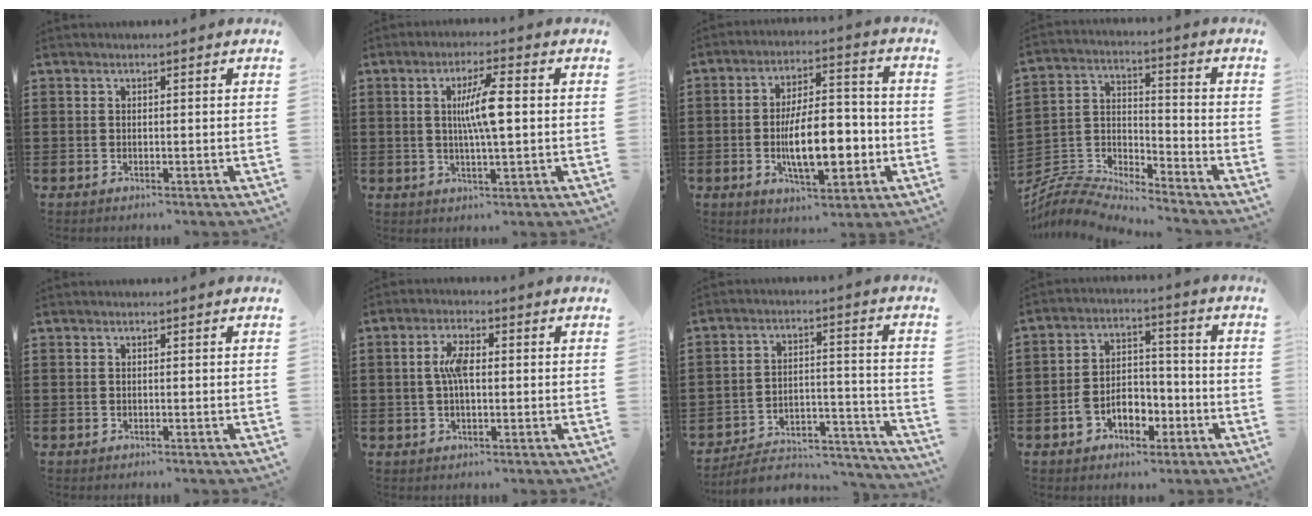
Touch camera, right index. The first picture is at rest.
{"total": 6.7, "force": [0.7, 0.9, 6.6], "torque": [-0.122, 0.001, 0.008]}
{"total": 11.6, "force": [-2.7, 4.8, 10.3], "torque": [-0.167, -0.005, -0.049]}
{"total": 6.6, "force": [-6.5, 0.7, 0.8], "torque": [-0.038, -0.008, -0.137]}
{"total": 0.0}
{"total": 4.7, "force": [0.4, 1.9, 4.3], "torque": [-0.085, 0.009, 0.003]}
{"total": 5.3, "force": [-4.8, 1.7, 1.6], "torque": [-0.025, 0.009, -0.094]}
{"total": 6.5, "force": [-3.0, 4.4, 3.7], "torque": [-0.080, 0.011, -0.057]}